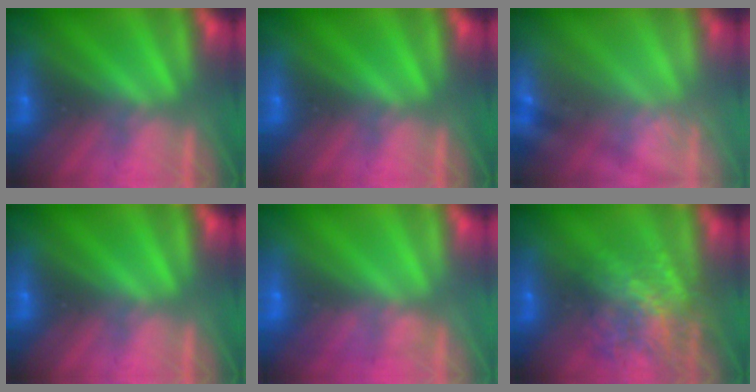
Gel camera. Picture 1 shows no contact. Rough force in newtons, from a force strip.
{"total": 0.0}
{"total": 2.9}
{"total": 0.0}
{"total": 2.0}
{"total": 7.4}